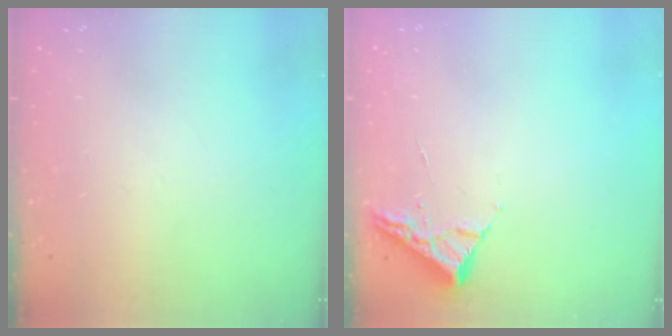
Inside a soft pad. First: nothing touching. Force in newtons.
{"total": 2.6, "press": 2.6, "slide": 0.3}